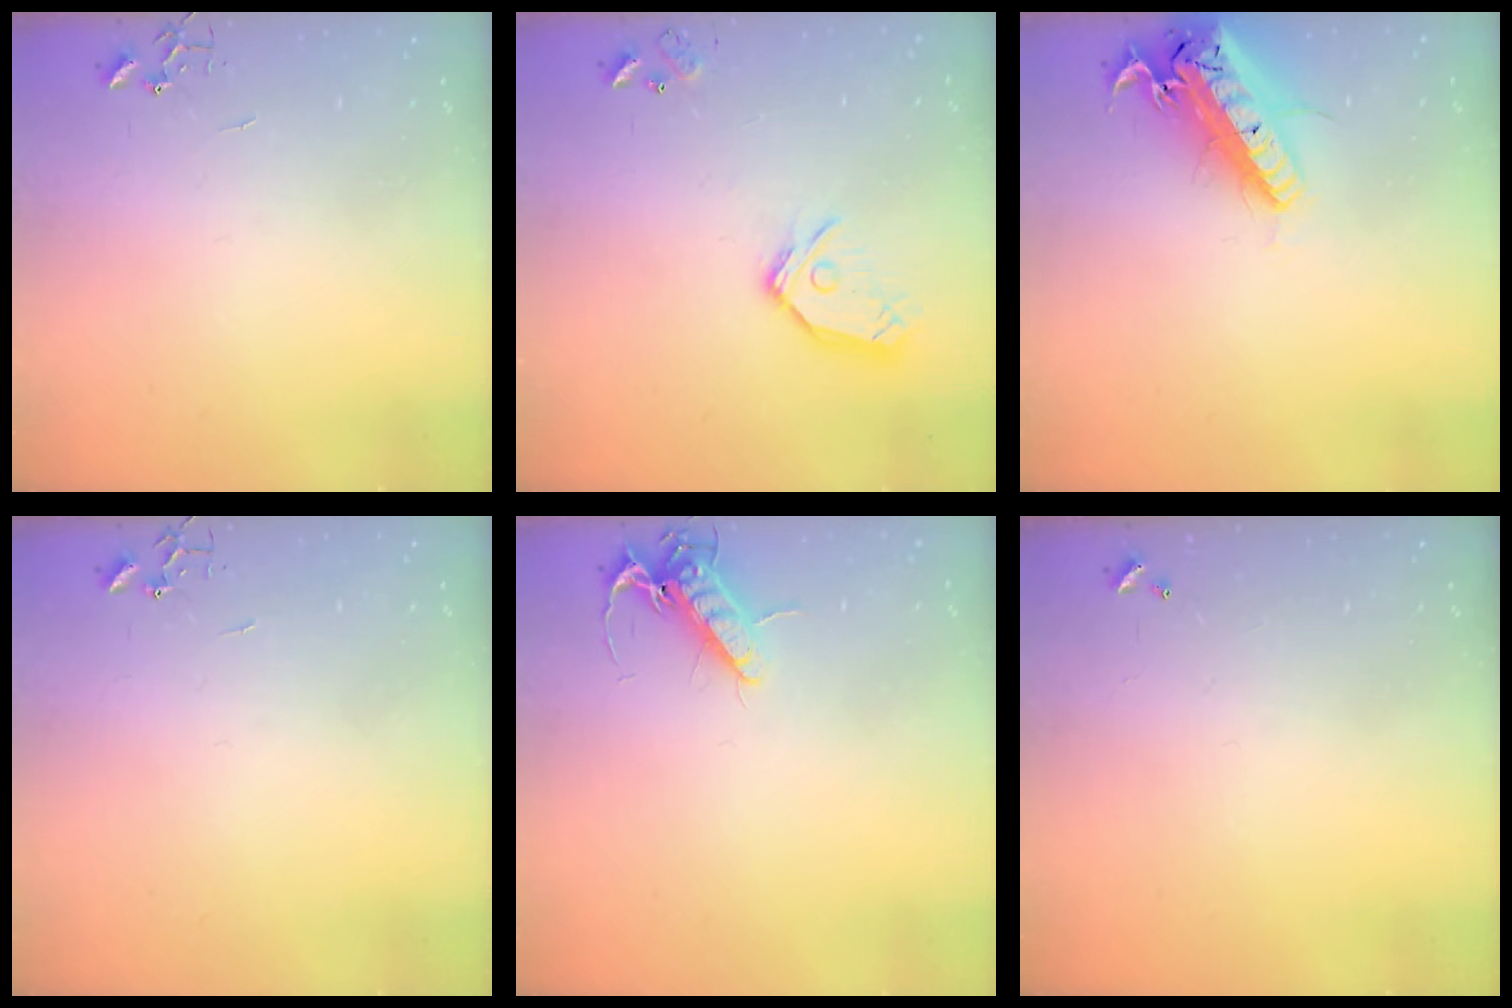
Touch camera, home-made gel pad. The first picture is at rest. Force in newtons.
{"total": 12.2, "press": 12.1, "slide": 1.4}
{"total": 21.7, "press": 21.3, "slide": 4.3}
{"total": 0.0}
{"total": 10.9, "press": 10.8, "slide": 1.6}
{"total": 0.0}